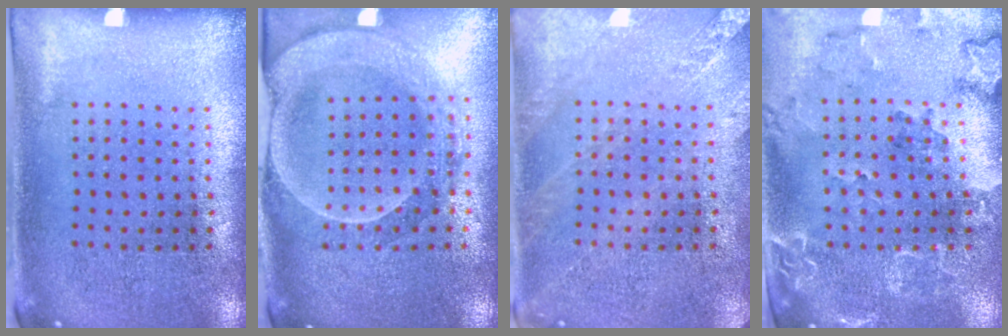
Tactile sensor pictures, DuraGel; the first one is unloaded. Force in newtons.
{"total": 2.3, "press": 2.1, "slide": 1.0}
{"total": 2.6, "press": 2.6, "slide": 0.2}
{"total": 2.0, "press": 1.9, "slide": 0.7}